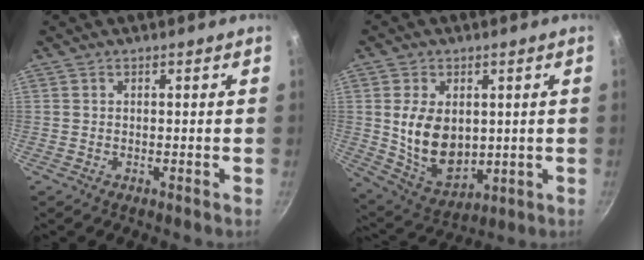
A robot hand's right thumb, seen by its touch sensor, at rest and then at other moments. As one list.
[{"total": 12.9, "force": [1.4, 8.9, 9.3], "torque": [-0.141, -0.025, 0.049]}]